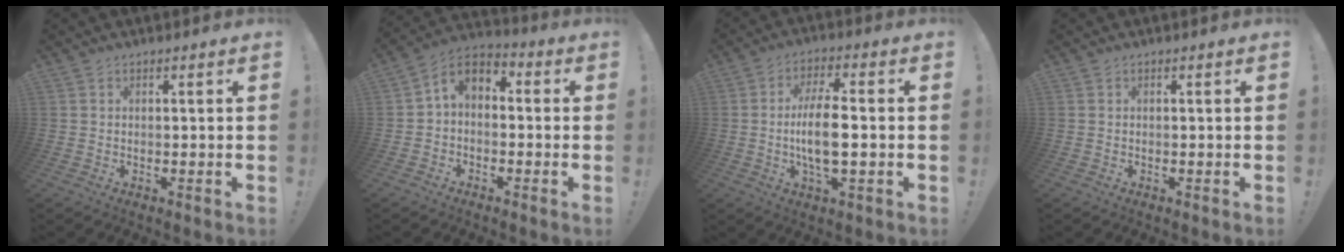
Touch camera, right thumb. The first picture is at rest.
{"total": 5.6, "force": [-0.7, 4.2, 3.6], "torque": [-0.074, 0.013, -0.008]}
{"total": 10.7, "force": [-1.1, 3.3, 10.1], "torque": [-0.196, -0.004, -0.025]}
{"total": 0.0}